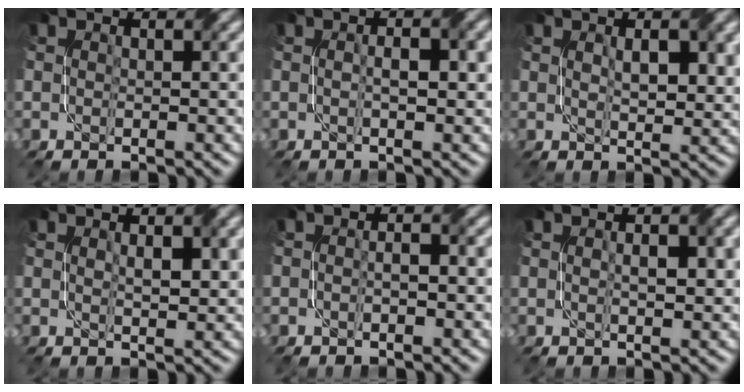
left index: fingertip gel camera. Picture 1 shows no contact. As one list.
[{"total": 2.3, "force": [0.0, 0.6, 2.2], "torque": [-0.034, 0.001, -0.001]}, {"total": 3.2, "force": [1.0, 1.3, 2.8], "torque": [-0.050, -0.002, 0.023]}, {"total": 2.5, "force": [0.8, 0.7, 2.3], "torque": [-0.037, 0.002, 0.018]}, {"total": 0.9, "force": [-0.4, 0.2, 0.8], "torque": [-0.017, 0.002, -0.011]}, {"total": 2.0, "force": [0.3, 0.6, 1.9], "torque": [-0.033, 0.003, 0.007]}]